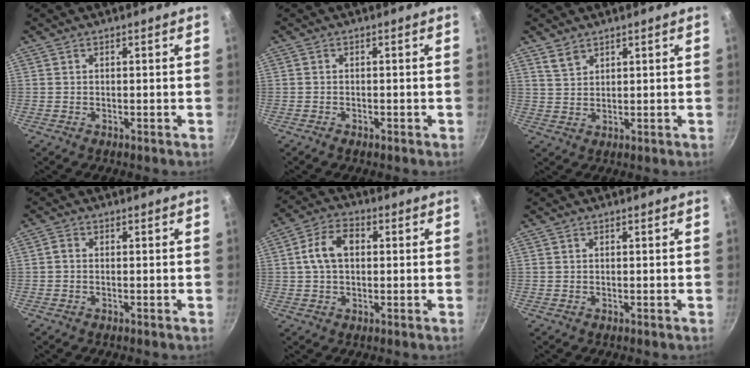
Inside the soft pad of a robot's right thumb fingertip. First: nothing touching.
{"total": 1.3, "force": [-0.8, 0.8, 0.7], "torque": [-0.014, 0.005, -0.015]}
{"total": 3.1, "force": [2.4, 1.5, 1.3], "torque": [-0.022, -0.010, 0.050]}
{"total": 1.0, "force": [-0.3, 0.6, 0.8], "torque": [-0.024, 0.006, -0.009]}
{"total": 7.9, "force": [0.9, 5.3, 5.8], "torque": [-0.092, 0.021, 0.008]}
{"total": 0.0}